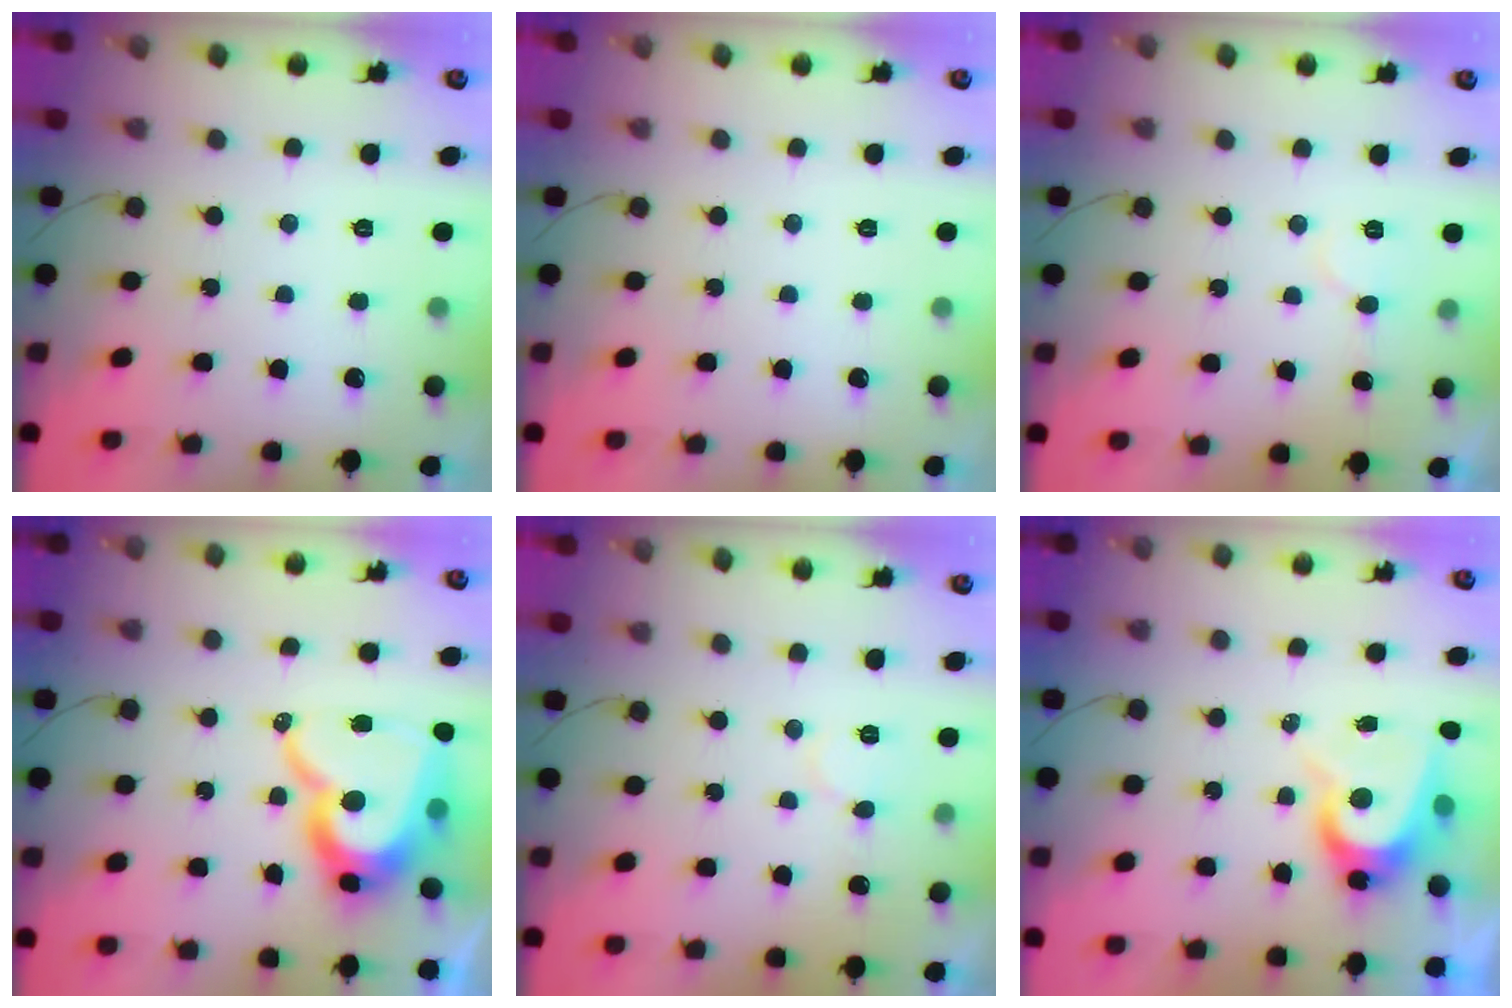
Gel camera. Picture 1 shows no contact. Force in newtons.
{"total": 0.0}
{"total": 5.2, "press": 5.1, "slide": 0.5}
{"total": 18.6, "press": 18.6, "slide": 1.7}
{"total": 4.7, "press": 4.7, "slide": 0.5}
{"total": 8.8, "press": 8.8, "slide": 0.4}